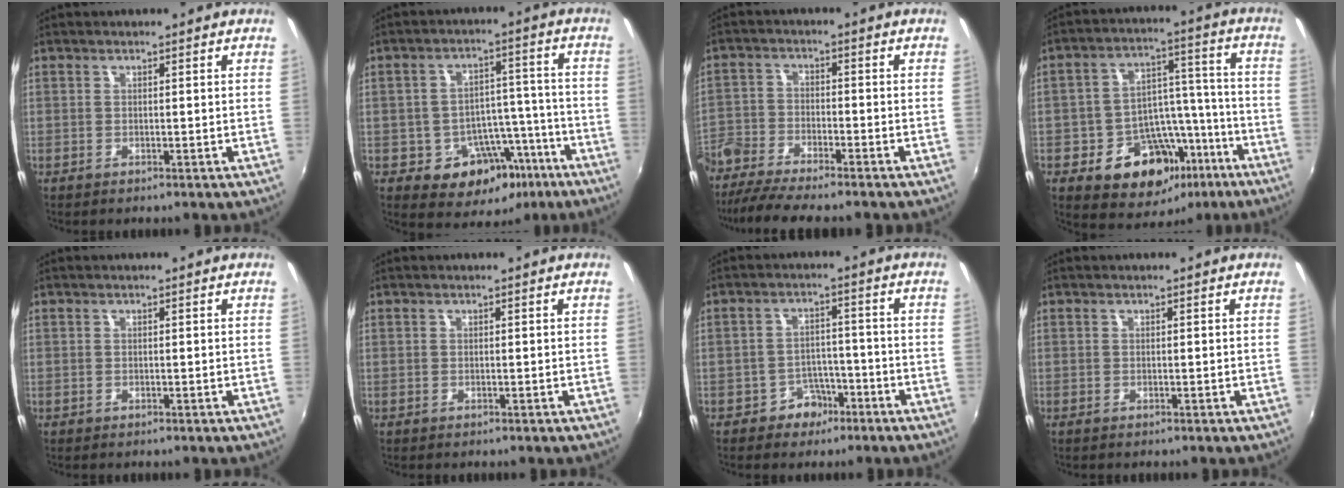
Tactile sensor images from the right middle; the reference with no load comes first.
{"total": 12.1, "force": [-6.2, 9.0, 5.3], "torque": [-0.086, 0.035, -0.059]}
{"total": 10.1, "force": [-8.8, 2.2, 4.5], "torque": [-0.116, -0.011, -0.169]}
{"total": 16.7, "force": [-8.5, 12.2, 7.6], "torque": [-0.152, 0.039, -0.100]}
{"total": 0.0}
{"total": 0.0}
{"total": 5.0, "force": [-3.2, 3.7, 1.1], "torque": [-0.025, 0.015, -0.045]}
{"total": 0.0}